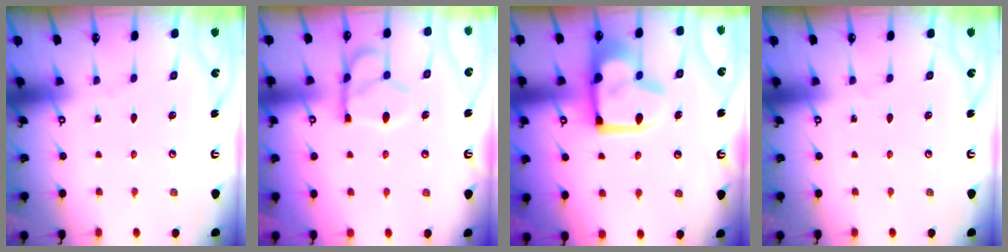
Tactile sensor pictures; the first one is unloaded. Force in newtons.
{"total": 13.6, "press": 13.6, "slide": 1.1}
{"total": 18.7, "press": 18.6, "slide": 2.1}
{"total": 0.0}